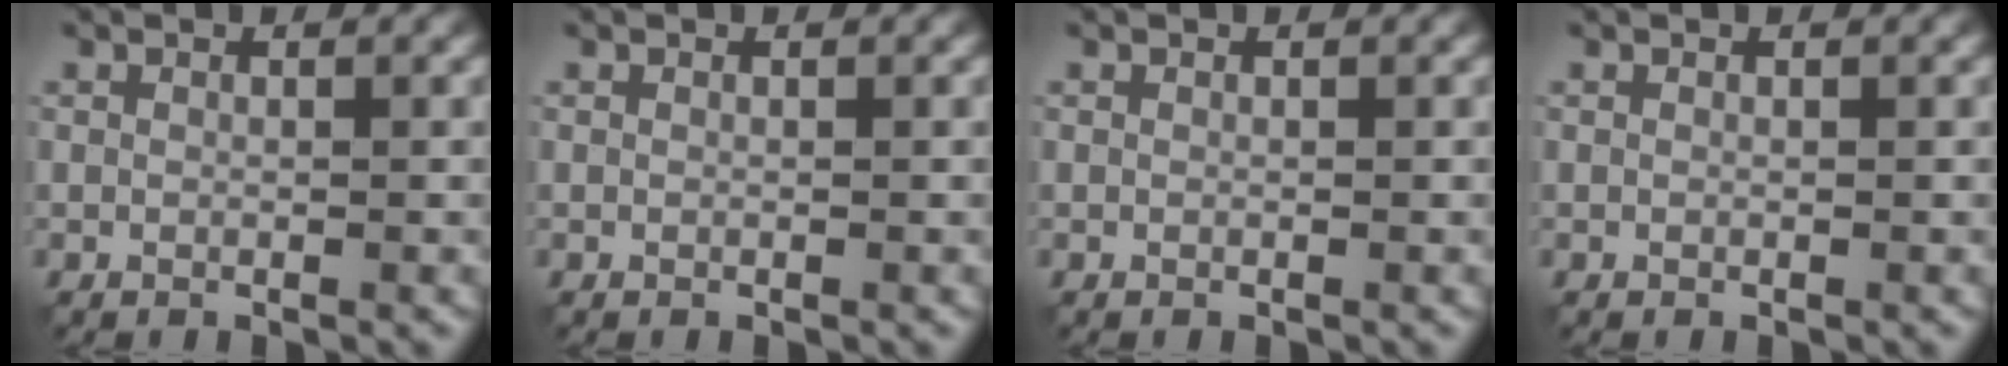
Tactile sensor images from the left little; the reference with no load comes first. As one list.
[{"total": 0.0}, {"total": 0.0}, {"total": 0.0}]